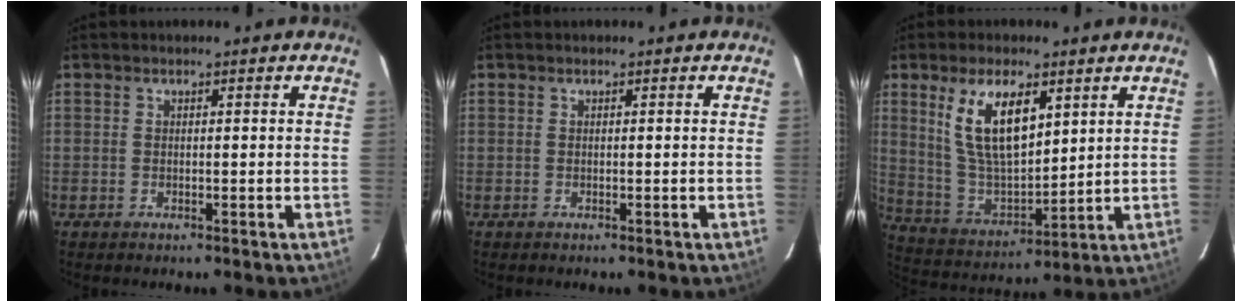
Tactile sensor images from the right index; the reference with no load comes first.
{"total": 0.0}
{"total": 13.6, "force": [5.9, 6.0, 10.7], "torque": [-0.206, 0.002, 0.127]}